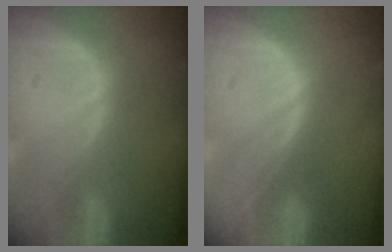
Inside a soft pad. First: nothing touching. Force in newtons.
{"total": 0.0}